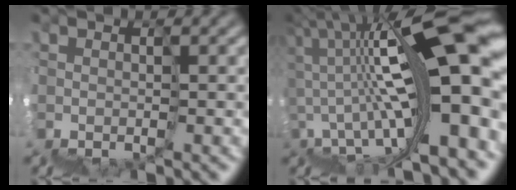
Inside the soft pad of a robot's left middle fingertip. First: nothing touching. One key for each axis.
{"total": 12.3, "fx": 0.6, "fy": 1.0, "fz": 12.3, "tx": -0.167, "ty": 0.049, "tz": 0.008}